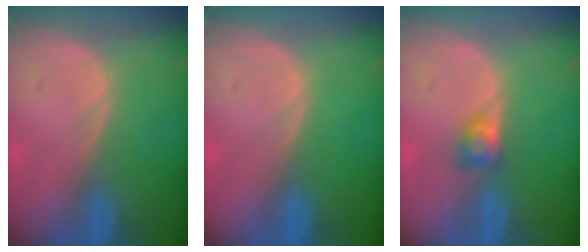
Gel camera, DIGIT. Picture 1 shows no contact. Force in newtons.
{"total": 0.0}
{"total": 2.7, "press": 2.5, "slide": 1.1}